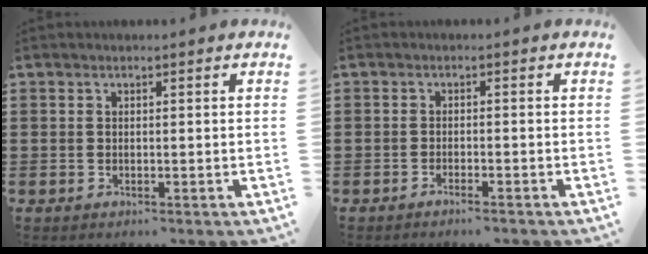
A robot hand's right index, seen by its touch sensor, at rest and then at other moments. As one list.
[{"total": 1.2, "force": [-1.1, 0.0, 0.4], "torque": [-0.010, 0.000, -0.021]}]